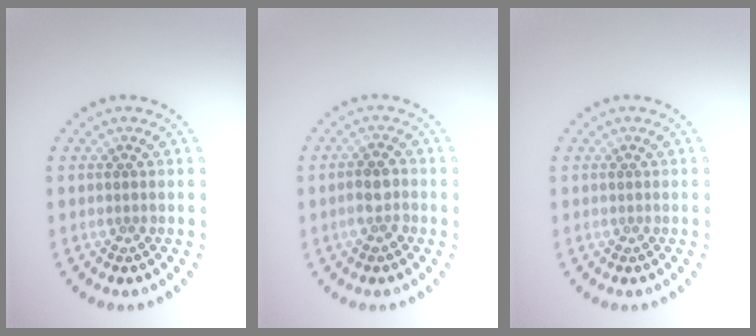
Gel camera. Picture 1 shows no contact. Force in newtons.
{"total": 2.1, "press": 1.9, "slide": 0.9}
{"total": 0.0}